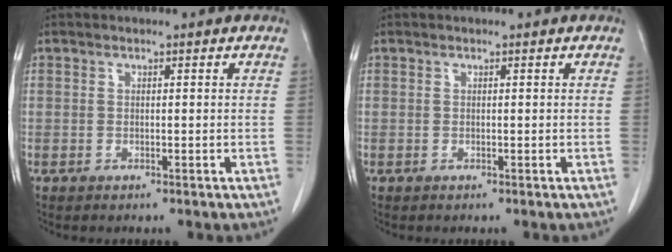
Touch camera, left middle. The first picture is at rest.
{"total": 0.0}